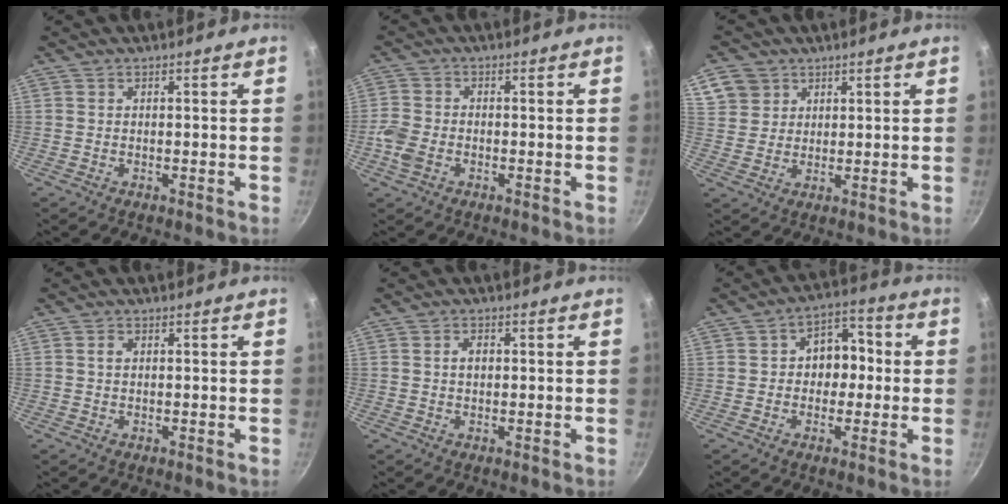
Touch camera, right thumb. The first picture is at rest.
{"total": 5.1, "force": [-1.9, 3.5, 3.1], "torque": [-0.071, 0.013, -0.046]}
{"total": 6.3, "force": [3.2, 5.3, 1.5], "torque": [0.001, 0.003, 0.063]}
{"total": 1.0, "force": [0.2, 0.8, 0.6], "torque": [-0.010, 0.004, 0.004]}
{"total": 2.0, "force": [0.2, 1.5, 1.3], "torque": [-0.013, 0.005, 0.003]}
{"total": 8.4, "force": [0.0, 6.6, 5.2], "torque": [-0.013, 0.024, -0.010]}